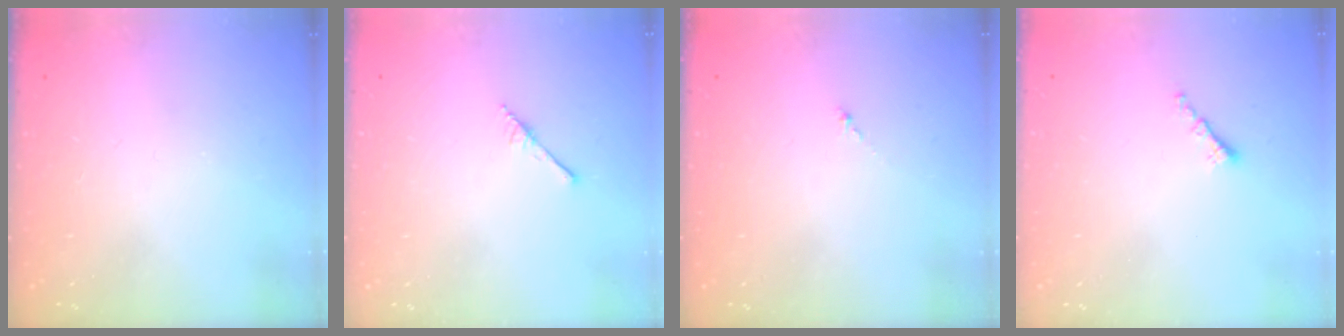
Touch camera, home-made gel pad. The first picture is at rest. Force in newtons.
{"total": 2.9, "press": 2.9, "slide": 0.2}
{"total": 0.0}
{"total": 1.3, "press": 1.2, "slide": 0.5}